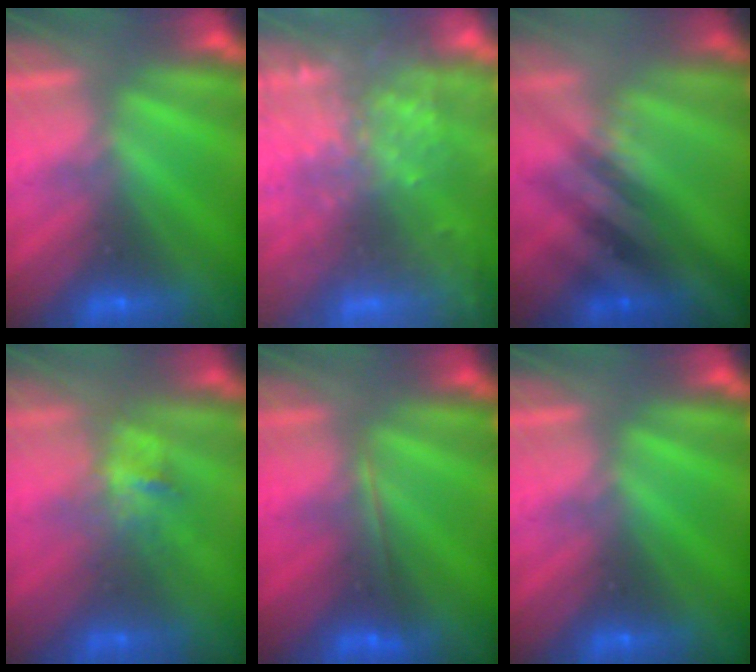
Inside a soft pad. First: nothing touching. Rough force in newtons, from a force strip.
{"total": 9.1}
{"total": 2.5}
{"total": 2.8}
{"total": 1.8}
{"total": 0.0}